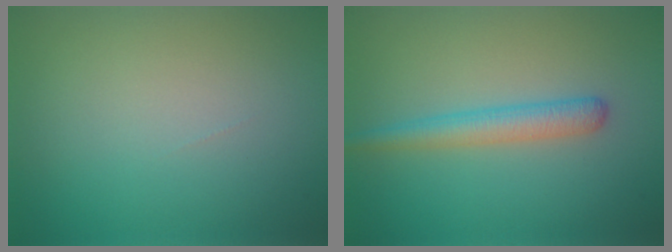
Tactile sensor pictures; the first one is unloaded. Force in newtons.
{"total": 2.8, "press": 2.8, "slide": 0.1}